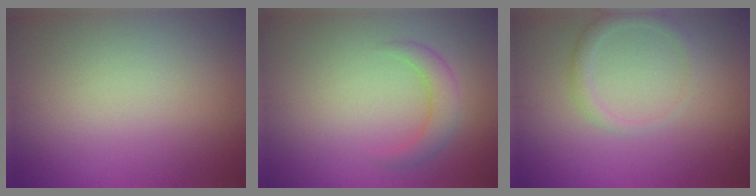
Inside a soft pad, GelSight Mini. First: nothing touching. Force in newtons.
{"total": 2.4, "press": 2.4, "slide": 0.0}
{"total": 1.7, "press": 1.7, "slide": 0.1}